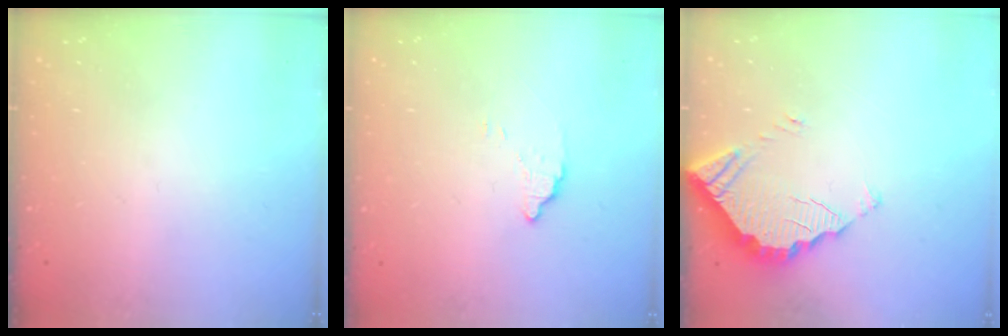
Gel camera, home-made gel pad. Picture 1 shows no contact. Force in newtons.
{"total": 2.4, "press": 2.4, "slide": 0.0}
{"total": 3.5, "press": 3.5, "slide": 0.2}